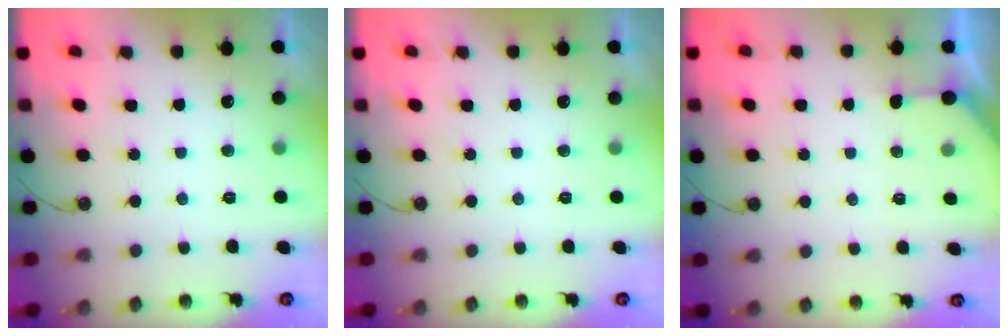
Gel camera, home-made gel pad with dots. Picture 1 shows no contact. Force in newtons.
{"total": 0.0}
{"total": 2.7, "press": 2.7, "slide": 0.3}